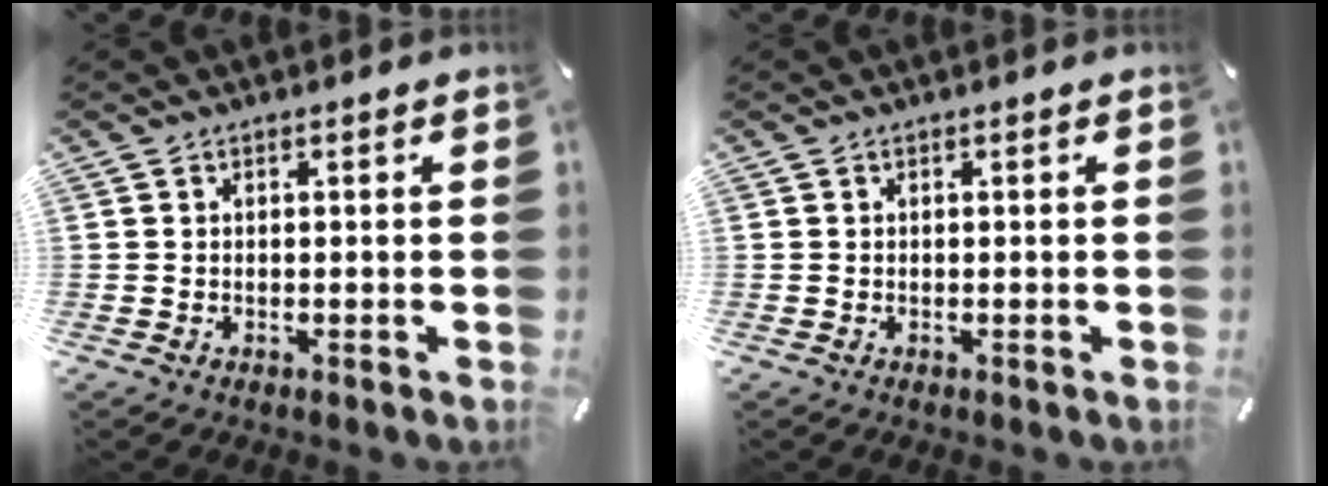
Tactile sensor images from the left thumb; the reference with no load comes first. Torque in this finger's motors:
{"motor_torque": [0.00, 0.00, -0.03, 0.05, 0.00]}